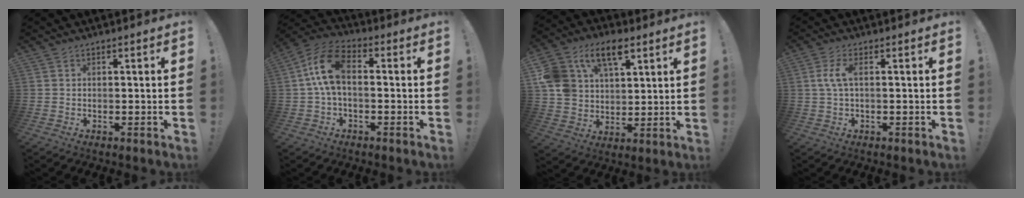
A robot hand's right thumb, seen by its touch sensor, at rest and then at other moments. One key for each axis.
{"total": 11.9, "fx": 1.1, "fy": 6.4, "fz": 10.0, "tx": -0.192, "ty": 0.011, "tz": 0.024}
{"total": 14.5, "fx": 7.9, "fy": 9.4, "fz": 7.7, "tx": -0.153, "ty": -0.027, "tz": 0.149}
{"total": 4.9, "fx": 0.6, "fy": 1.5, "fz": 4.6, "tx": -0.089, "ty": -0.001, "tz": 0.008}